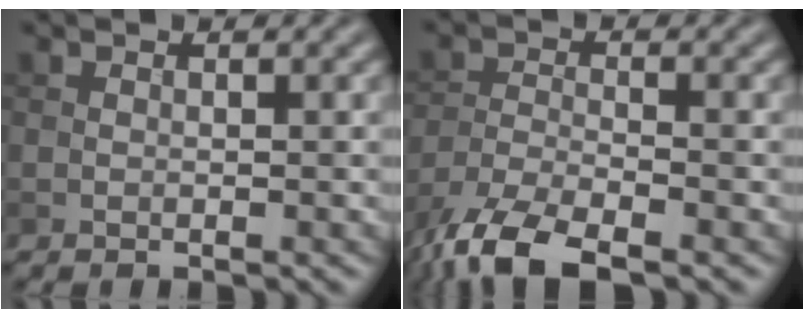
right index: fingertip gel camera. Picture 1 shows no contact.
{"total": 7.7, "force": [-5.7, 2.2, 4.6], "torque": [-0.091, -0.016, -0.118]}